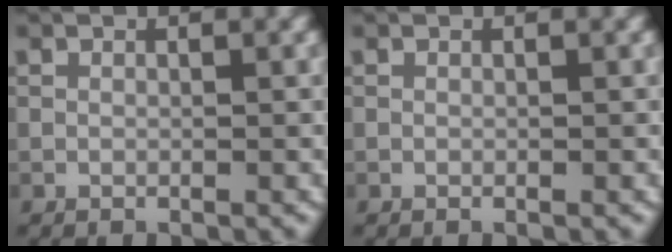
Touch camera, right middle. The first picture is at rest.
{"total": 0.0}